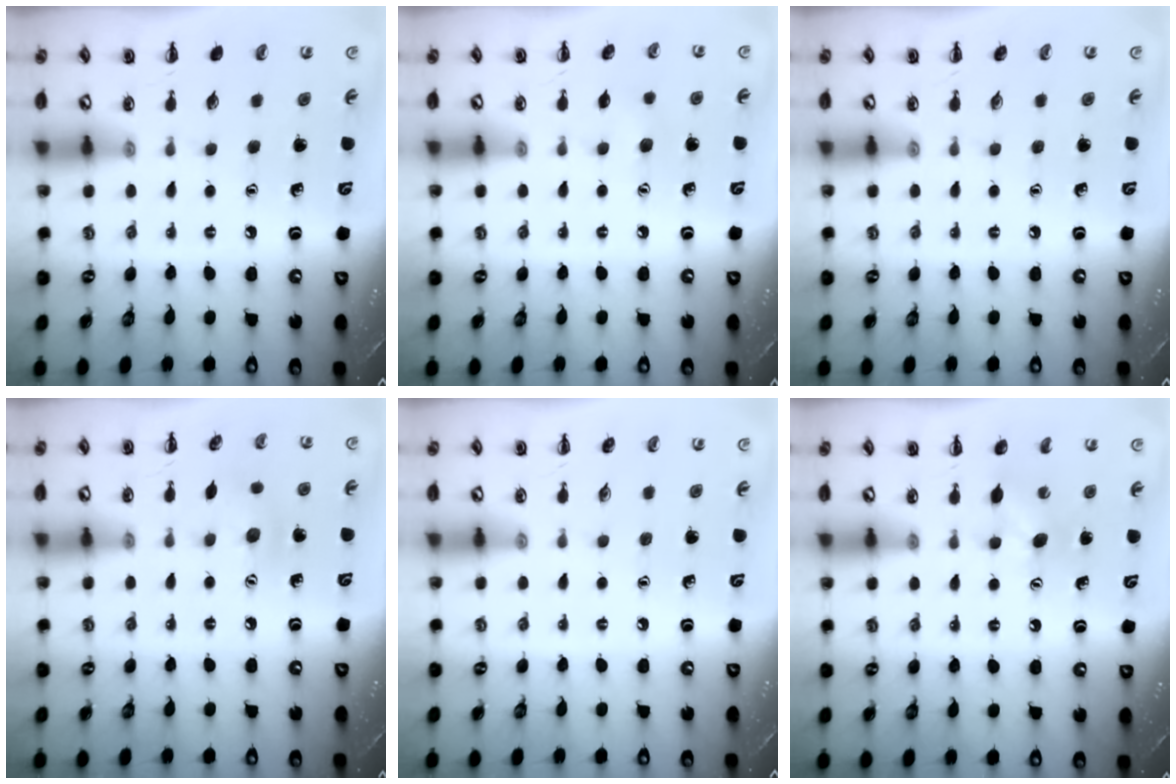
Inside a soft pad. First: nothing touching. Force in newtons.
{"total": 4.4, "press": 4.2, "slide": 1.1}
{"total": 0.0}
{"total": 7.2, "press": 7.0, "slide": 1.7}
{"total": 0.0}
{"total": 4.9, "press": 4.7, "slide": 1.1}